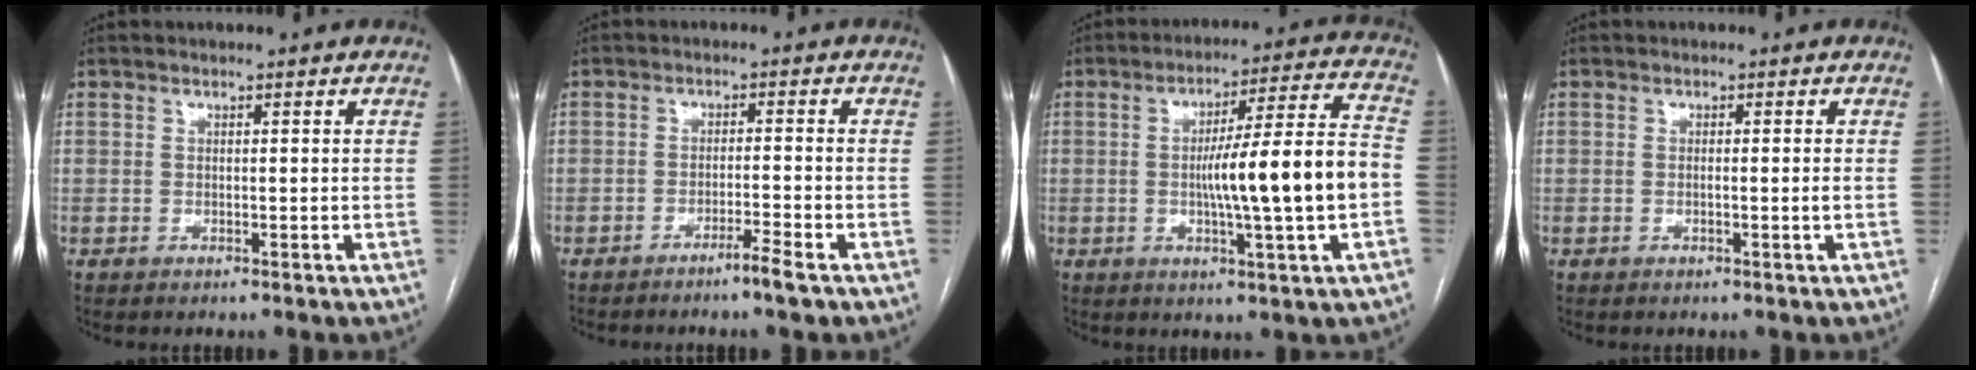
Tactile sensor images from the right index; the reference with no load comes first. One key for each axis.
{"total": 3.3, "fx": -2.5, "fy": -0.5, "fz": 2.2, "tx": -0.037, "ty": -0.005, "tz": -0.046}
{"total": 15.1, "fx": -2.1, "fy": 0.0, "fz": 15.0, "tx": -0.233, "ty": 0.012, "tz": -0.034}
{"total": 1.3, "fx": -0.3, "fy": -0.4, "fz": 1.2, "tx": -0.020, "ty": -0.002, "tz": -0.006}